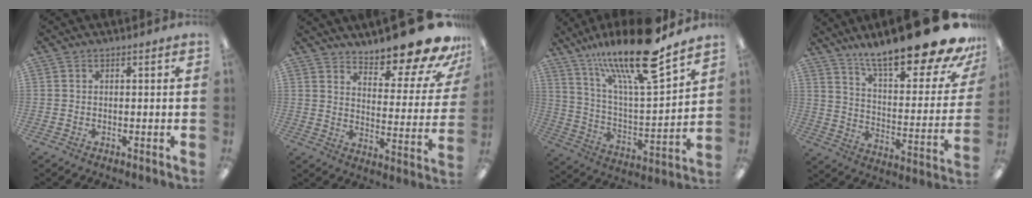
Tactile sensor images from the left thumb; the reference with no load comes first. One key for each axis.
{"total": 16.1, "fx": 13.8, "fy": 3.6, "fz": 7.4, "tx": -0.099, "ty": -0.112, "tz": 0.229}
{"total": 22.3, "fx": 16.8, "fy": 5.2, "fz": 13.8, "tx": -0.242, "ty": -0.104, "tz": 0.278}
{"total": 22.2, "fx": 17.8, "fy": 4.6, "fz": 12.5, "tx": -0.185, "ty": -0.128, "tz": 0.288}